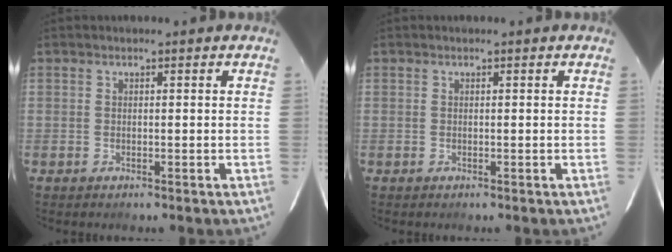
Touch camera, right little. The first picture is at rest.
{"total": 0.0}